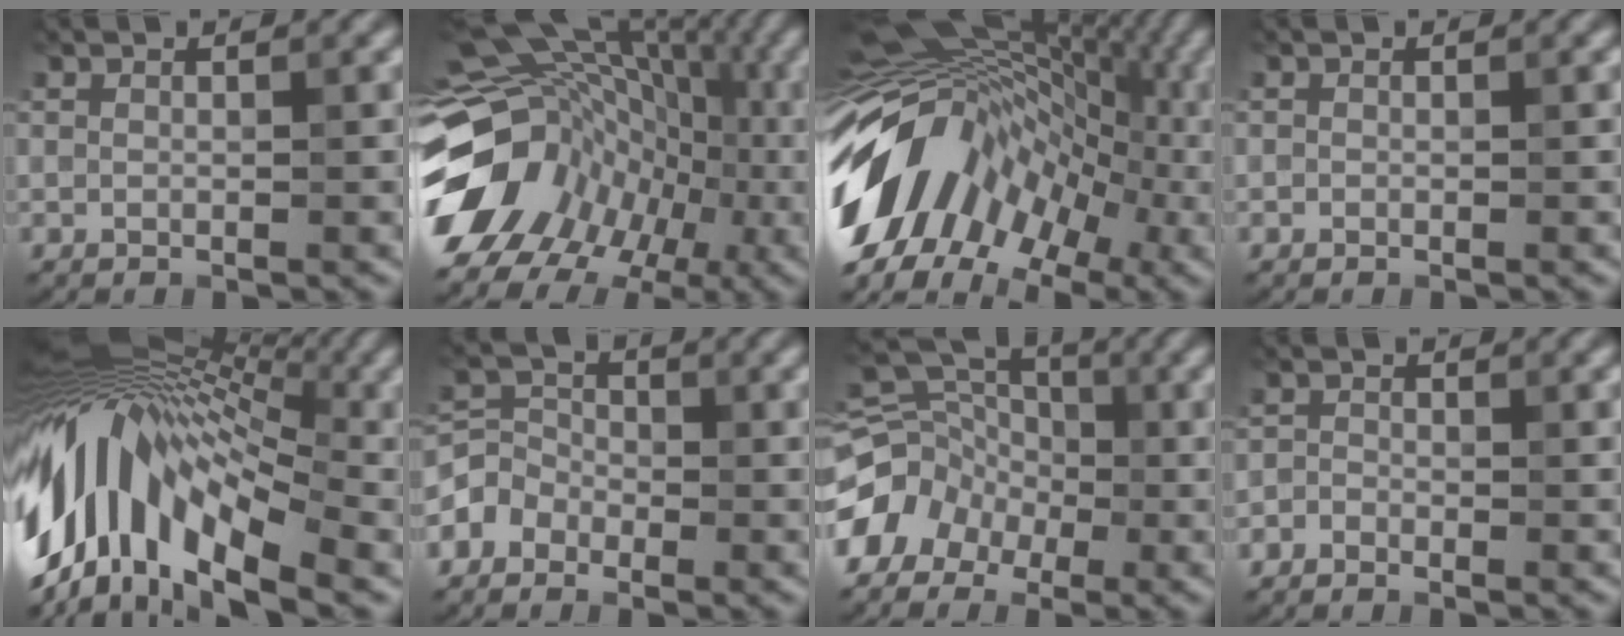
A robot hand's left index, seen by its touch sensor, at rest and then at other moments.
{"total": 15.5, "force": [-3.4, 11.9, 9.3], "torque": [-0.175, 0.017, -0.023]}
{"total": 15.6, "force": [-3.8, 10.6, 10.7], "torque": [-0.196, 0.032, -0.075]}
{"total": 0.0}
{"total": 15.3, "force": [-0.6, 8.1, 12.9], "torque": [-0.237, 0.029, -0.017]}
{"total": 2.6, "force": [-1.7, 1.9, 0.6], "torque": [-0.005, 0.009, -0.044]}
{"total": 8.3, "force": [-3.0, 7.0, 3.2], "torque": [-0.050, -0.006, -0.062]}
{"total": 1.0, "force": [-0.8, 0.6, 0.2], "torque": [0.002, 0.001, -0.022]}